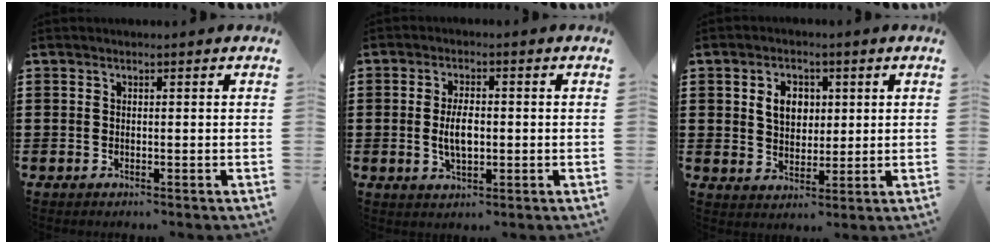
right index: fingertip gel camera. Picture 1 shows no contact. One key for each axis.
{"total": 4.6, "fx": -0.2, "fy": 2.0, "fz": 4.1, "tx": -0.084, "ty": 0.002, "tz": -0.007}
{"total": 5.1, "fx": 1.2, "fy": 3.9, "fz": 3.1, "tx": -0.066, "ty": 0.011, "tz": 0.016}